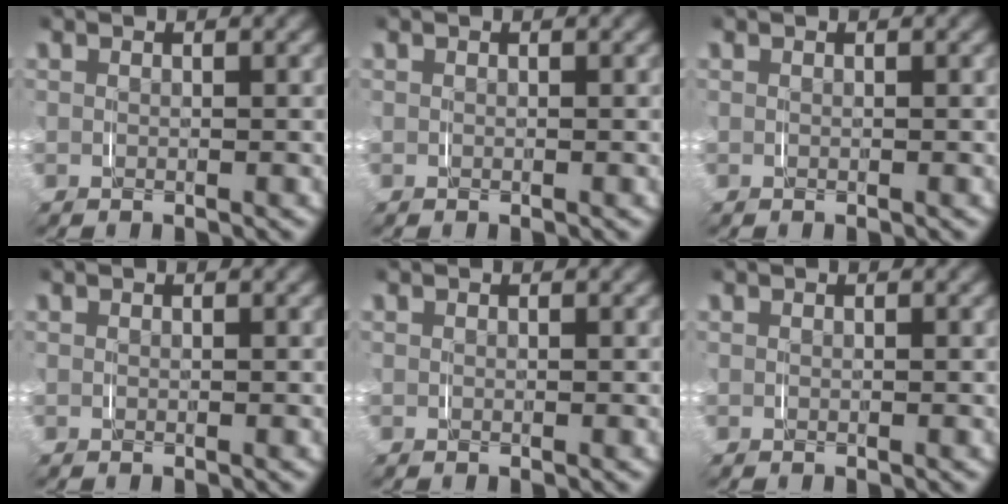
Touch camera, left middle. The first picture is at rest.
{"total": 0.0}
{"total": 0.0}
{"total": 0.0}
{"total": 0.0}
{"total": 0.0}